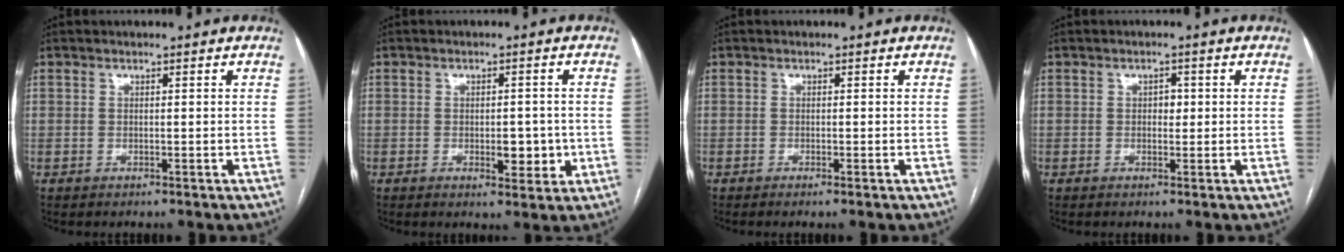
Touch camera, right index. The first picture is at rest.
{"total": 3.9, "force": [-0.8, 1.9, 3.3], "torque": [-0.040, 0.000, -0.005]}
{"total": 0.8, "force": [-0.5, -0.1, 0.7], "torque": [-0.013, 0.000, -0.006]}
{"total": 1.6, "force": [0.1, 1.1, 1.2], "torque": [-0.013, 0.003, 0.000]}